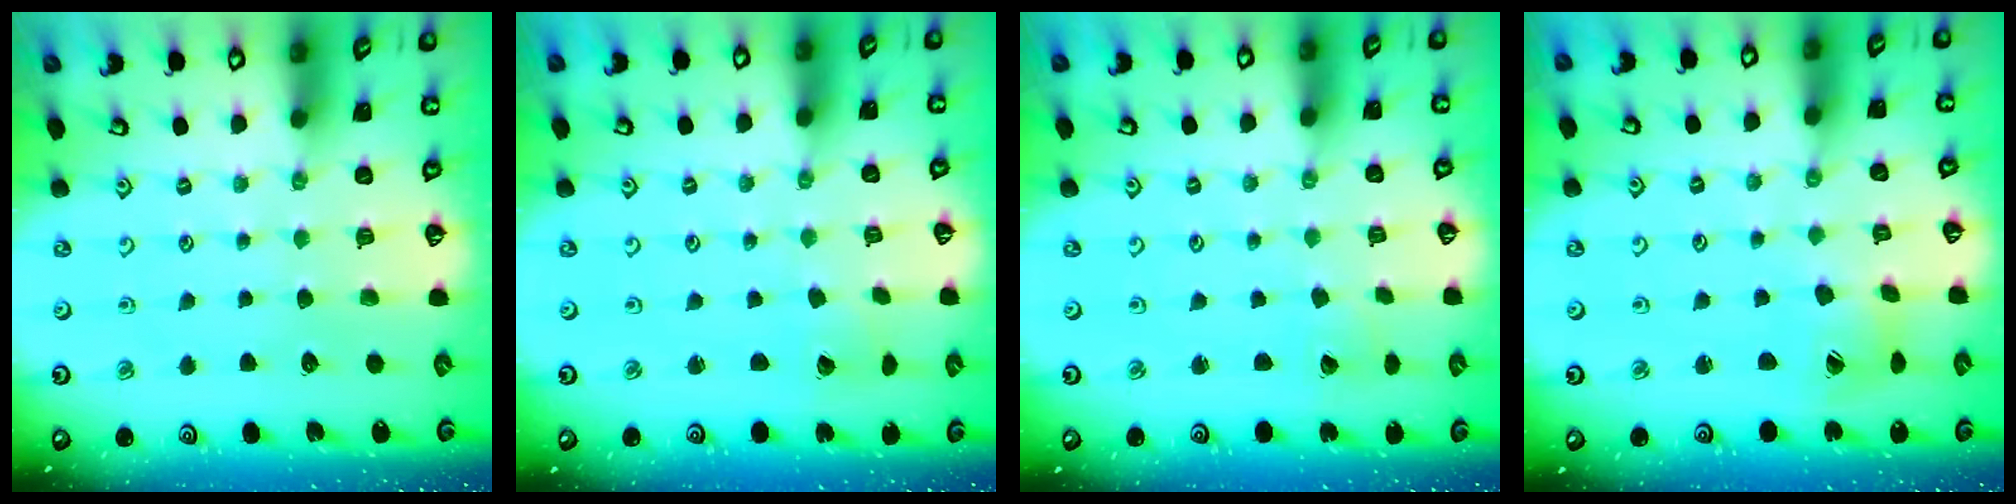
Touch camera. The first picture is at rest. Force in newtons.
{"total": 2.1, "press": 2.1, "slide": 0.2}
{"total": 1.6, "press": 1.6, "slide": 0.1}
{"total": 6.4, "press": 6.4, "slide": 0.6}